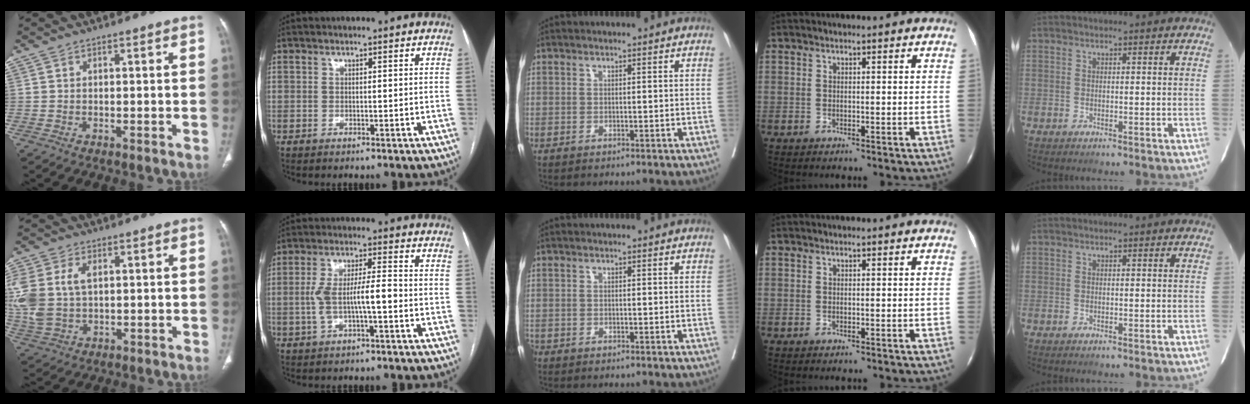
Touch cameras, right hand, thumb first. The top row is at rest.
{"thumb": {"total": 12.6, "force": [2.2, 8.2, 9.3], "torque": [-0.234, 0.005, 0.050]}, "index": {"total": 7.4, "force": [-1.4, 1.5, 7.1], "torque": [-0.144, 0.020, -0.025]}, "middle": {"total": 0.8, "force": [-0.7, 0.4, 0.2], "torque": [-0.007, 0.000, -0.016]}}